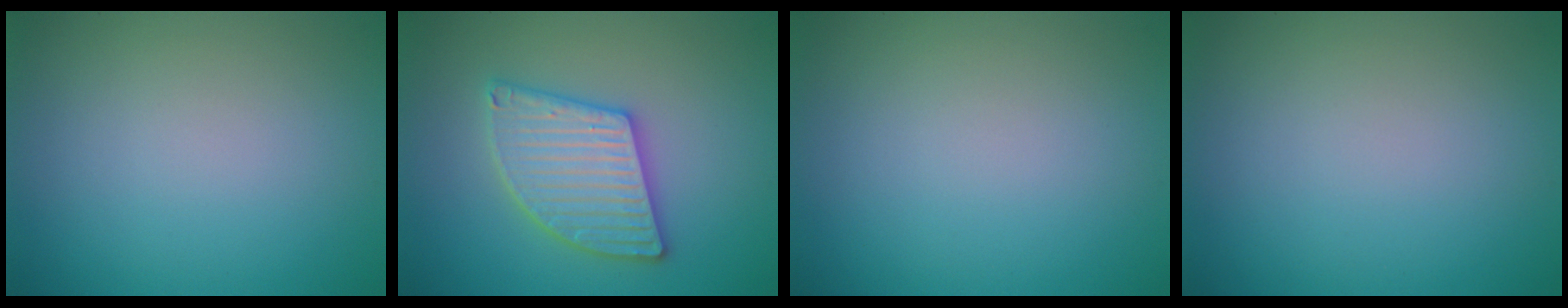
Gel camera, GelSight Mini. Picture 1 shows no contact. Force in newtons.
{"total": 5.4, "press": 5.4, "slide": 0.7}
{"total": 0.0}
{"total": 0.0}